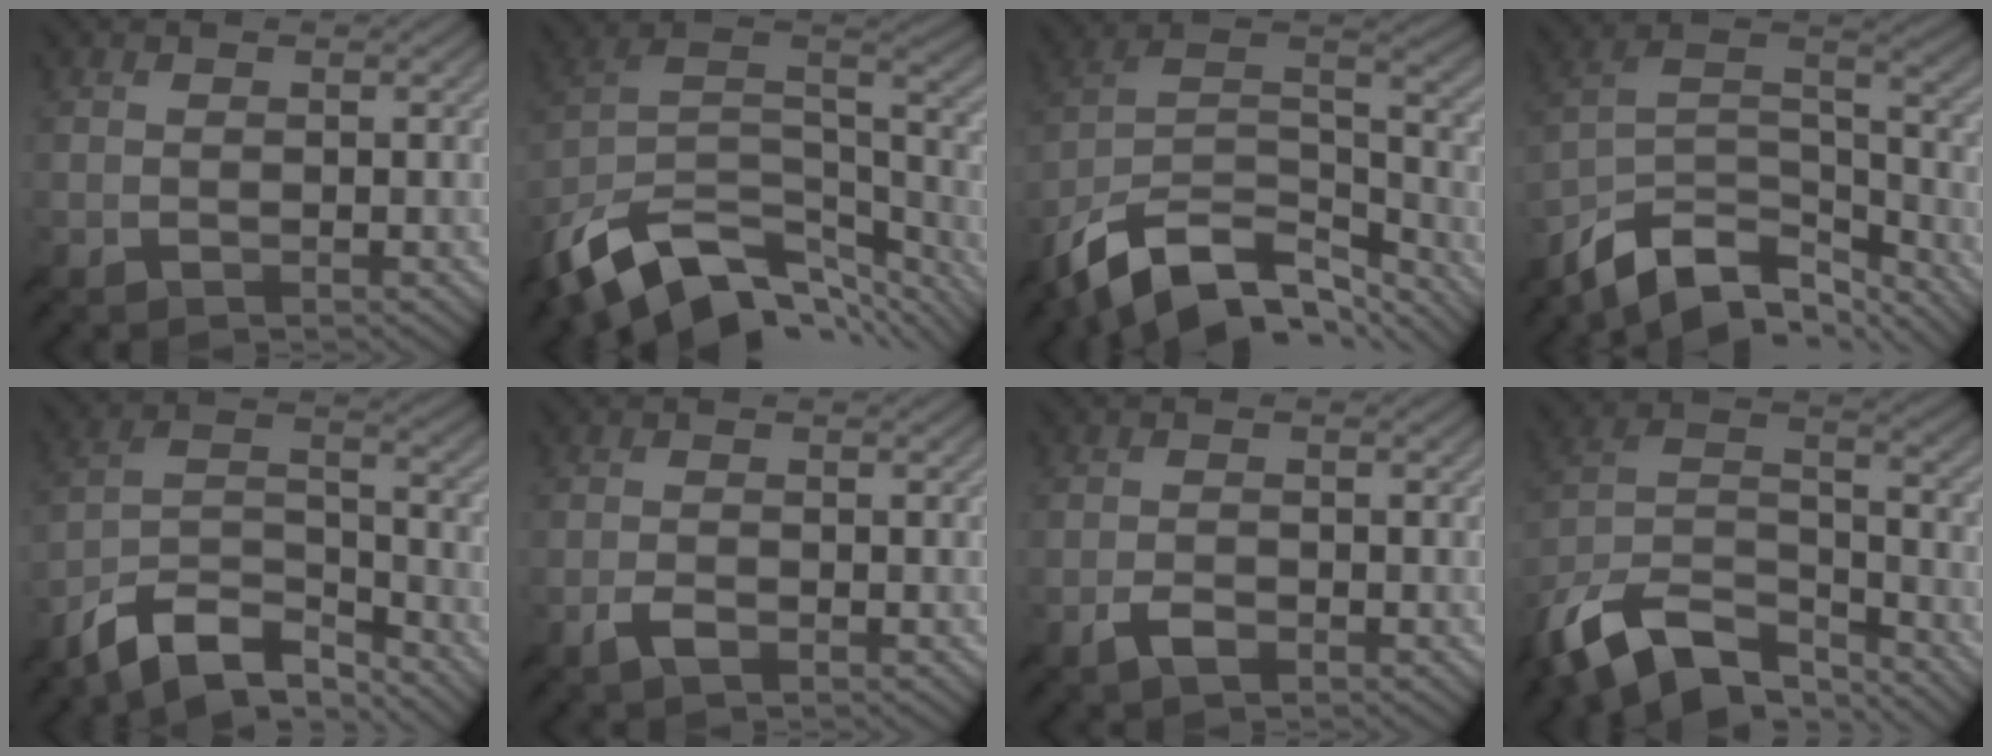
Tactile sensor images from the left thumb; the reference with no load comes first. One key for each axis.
{"total": 15.5, "fx": -9.7, "fy": 7.9, "fz": 9.1, "tx": -0.225, "ty": -0.021, "tz": -0.153}
{"total": 15.3, "fx": -10.2, "fy": 7.4, "fz": 8.7, "tx": -0.220, "ty": -0.015, "tz": -0.171}
{"total": 12.5, "fx": -9.3, "fy": 5.5, "fz": 6.2, "tx": -0.139, "ty": 0.002, "tz": -0.168}
{"total": 10.8, "fx": -8.6, "fy": 3.4, "fz": 5.6, "tx": -0.102, "ty": 0.009, "tz": -0.171}
{"total": 1.5, "fx": -0.8, "fy": 0.4, "fz": 1.2, "tx": -0.028, "ty": 0.003, "tz": -0.018}
{"total": 1.8, "fx": -1.0, "fy": 0.6, "fz": 1.3, "tx": -0.030, "ty": 0.002, "tz": -0.023}
{"total": 14.5, "fx": -10.6, "fy": 6.1, "fz": 7.7, "tx": -0.187, "ty": 0.000, "tz": -0.198}